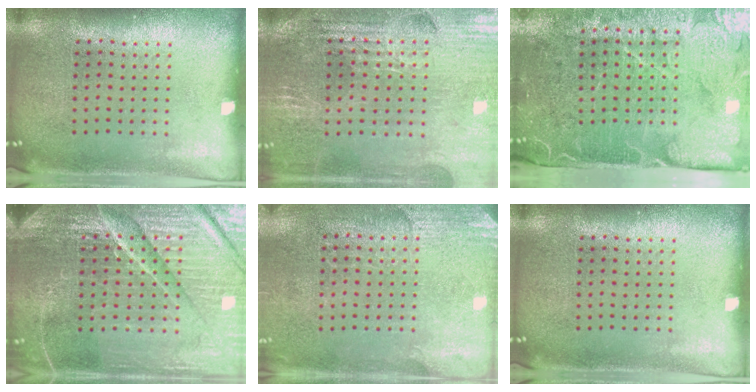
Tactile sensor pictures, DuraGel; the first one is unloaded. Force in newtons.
{"total": 2.8, "press": 2.8, "slide": 0.4}
{"total": 4.9, "press": 4.1, "slide": 2.8}
{"total": 6.1, "press": 5.5, "slide": 2.6}
{"total": 2.7, "press": 2.4, "slide": 1.2}
{"total": 0.0}